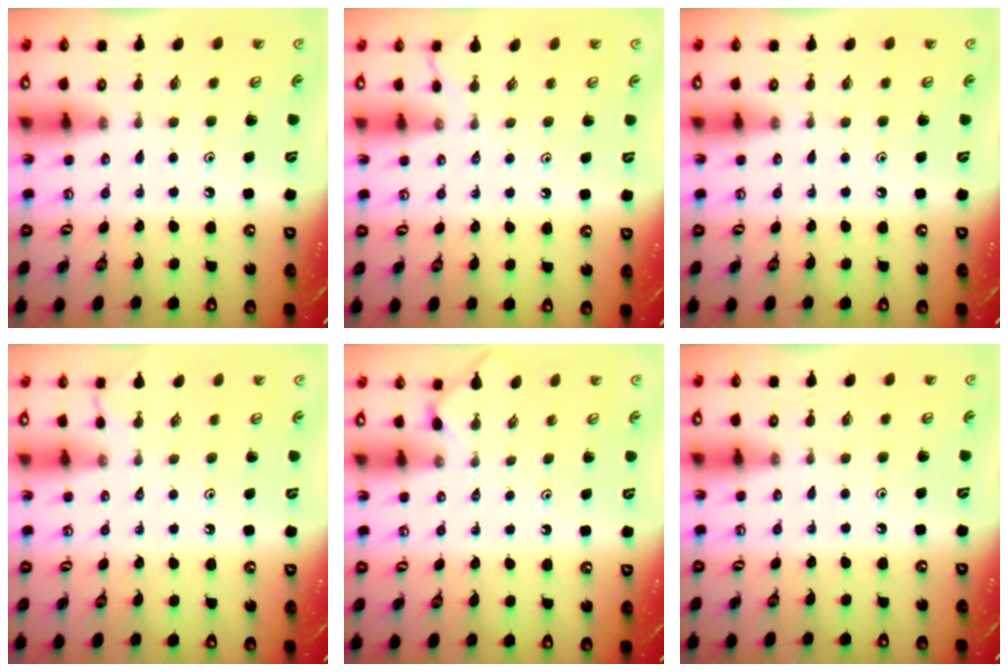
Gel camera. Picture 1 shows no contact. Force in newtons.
{"total": 2.4, "press": 2.4, "slide": 0.5}
{"total": 0.0}
{"total": 1.8, "press": 1.8, "slide": 0.3}
{"total": 0.5, "press": 0.5, "slide": 0.2}
{"total": 0.0}